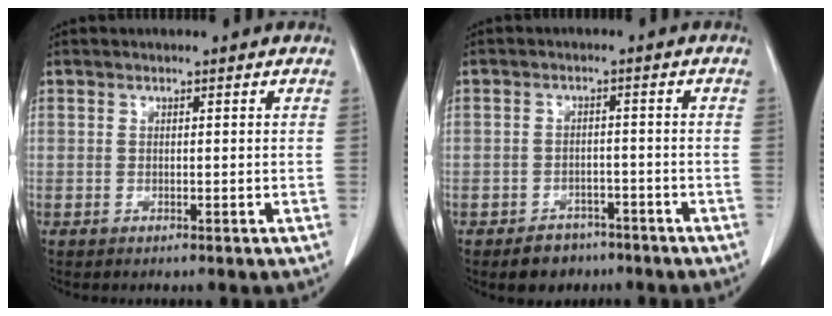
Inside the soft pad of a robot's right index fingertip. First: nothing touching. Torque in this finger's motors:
{"motor_torque": [-0.47, -0.22, -0.01, -0.04]}